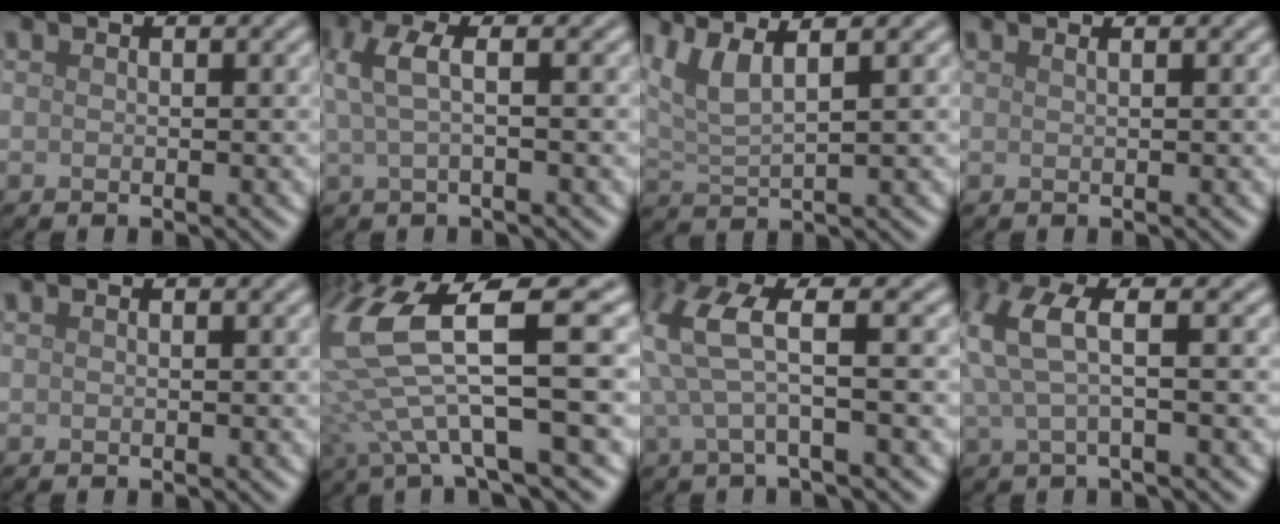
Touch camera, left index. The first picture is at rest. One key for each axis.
{"total": 3.2, "fx": 0.6, "fy": 1.0, "fz": 3.0, "tx": -0.063, "ty": 0.008, "tz": 0.010}
{"total": 4.6, "fx": 2.7, "fy": 1.3, "fz": 3.5, "tx": -0.071, "ty": 0.013, "tz": 0.053}
{"total": 0.8, "fx": 0.5, "fy": 0.4, "fz": 0.6, "tx": -0.003, "ty": -0.002, "tz": 0.002}
{"total": 0.0}
{"total": 10.7, "fx": 1.9, "fy": 3.3, "fz": 10.0, "tx": -0.222, "ty": -0.008, "tz": 0.039}
{"total": 5.3, "fx": 1.4, "fy": 1.0, "fz": 5.0, "tx": -0.117, "ty": 0.009, "tz": 0.028}
{"total": 4.5, "fx": 0.9, "fy": 1.2, "fz": 4.2, "tx": -0.097, "ty": 0.010, "tz": 0.015}